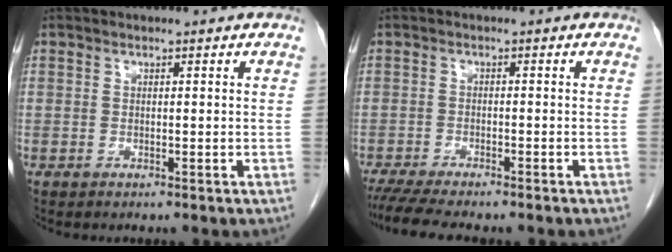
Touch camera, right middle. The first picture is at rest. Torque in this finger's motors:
{"motor_torque": [0.78, -0.55, 0.18, 0.08]}